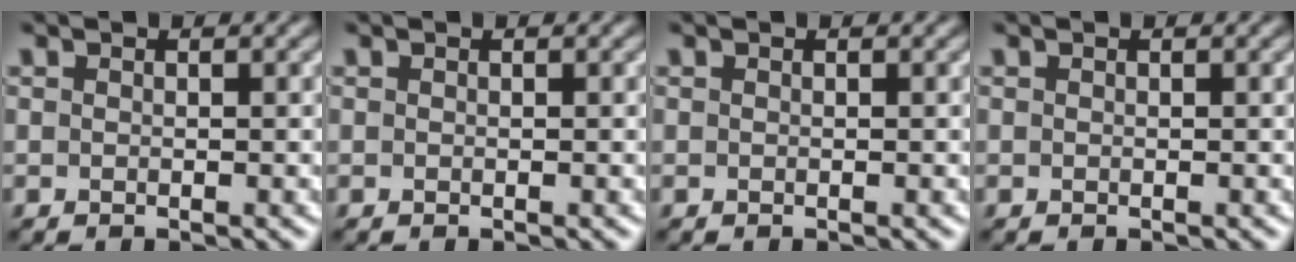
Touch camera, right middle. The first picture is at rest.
{"total": 0.0}
{"total": 0.0}
{"total": 0.0}